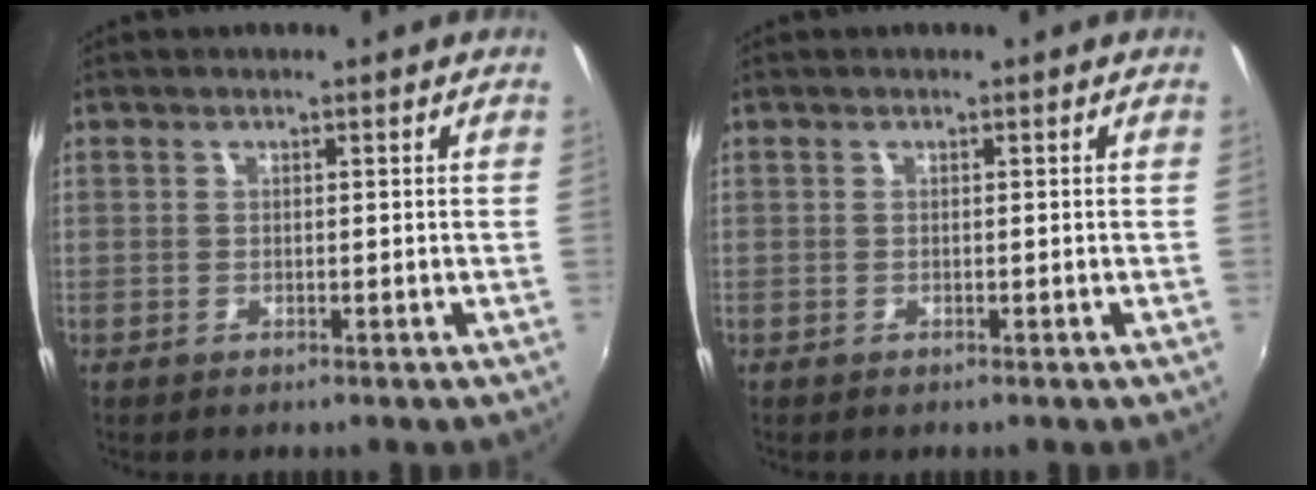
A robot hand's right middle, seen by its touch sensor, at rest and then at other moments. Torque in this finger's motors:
{"motor_torque": [-0.20, -0.07, -0.02, 0.01]}